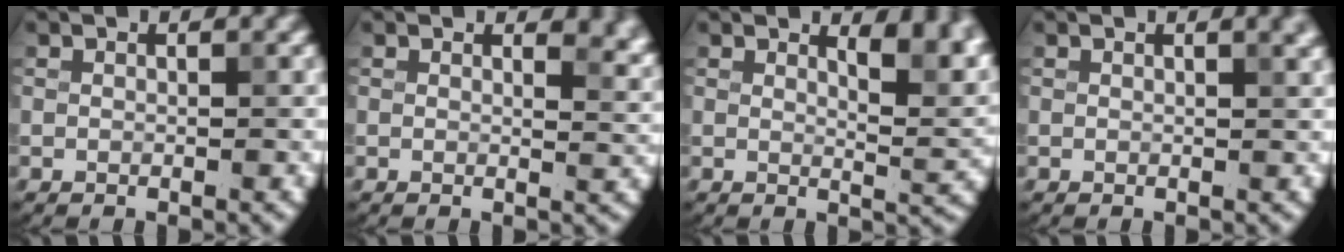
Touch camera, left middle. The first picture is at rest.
{"total": 2.8, "force": [2.0, 1.1, 1.6], "torque": [-0.014, -0.005, 0.025]}
{"total": 5.2, "force": [3.0, 2.0, 3.7], "torque": [-0.034, 0.000, 0.039]}
{"total": 1.8, "force": [1.0, 0.6, 1.4], "torque": [-0.007, 0.005, 0.009]}